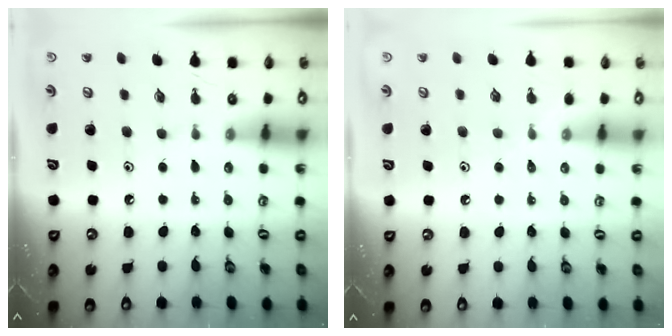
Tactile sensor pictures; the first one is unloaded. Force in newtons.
{"total": 5.7, "press": 5.6, "slide": 0.8}